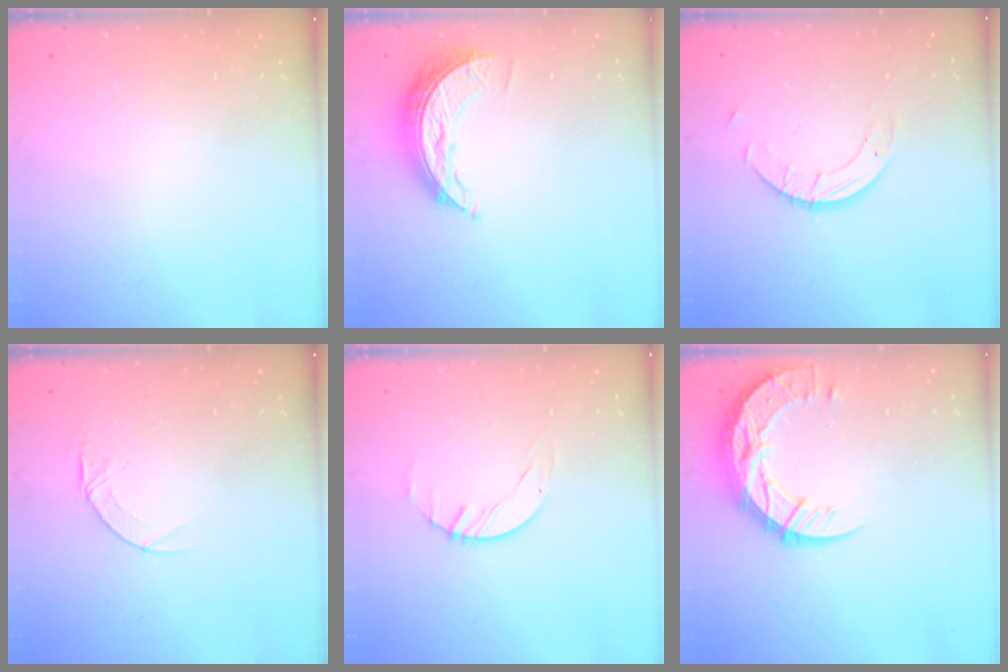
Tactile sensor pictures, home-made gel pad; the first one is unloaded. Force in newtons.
{"total": 8.4, "press": 8.4, "slide": 0.2}
{"total": 4.9, "press": 4.9, "slide": 0.4}
{"total": 4.1, "press": 4.1, "slide": 0.4}
{"total": 0.6, "press": 0.6, "slide": 0.1}
{"total": 14.5, "press": 14.5, "slide": 1.3}